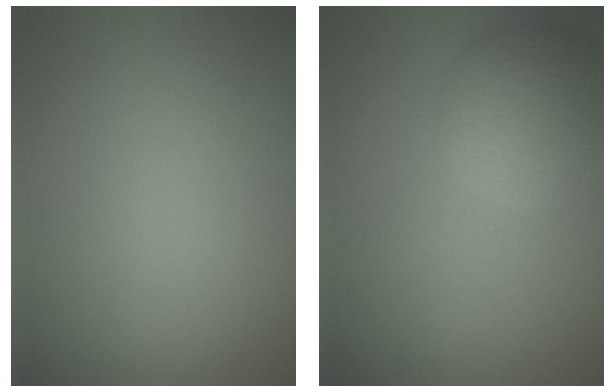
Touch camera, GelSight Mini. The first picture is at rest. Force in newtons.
{"total": 5.3, "press": 5.3, "slide": 0.3}